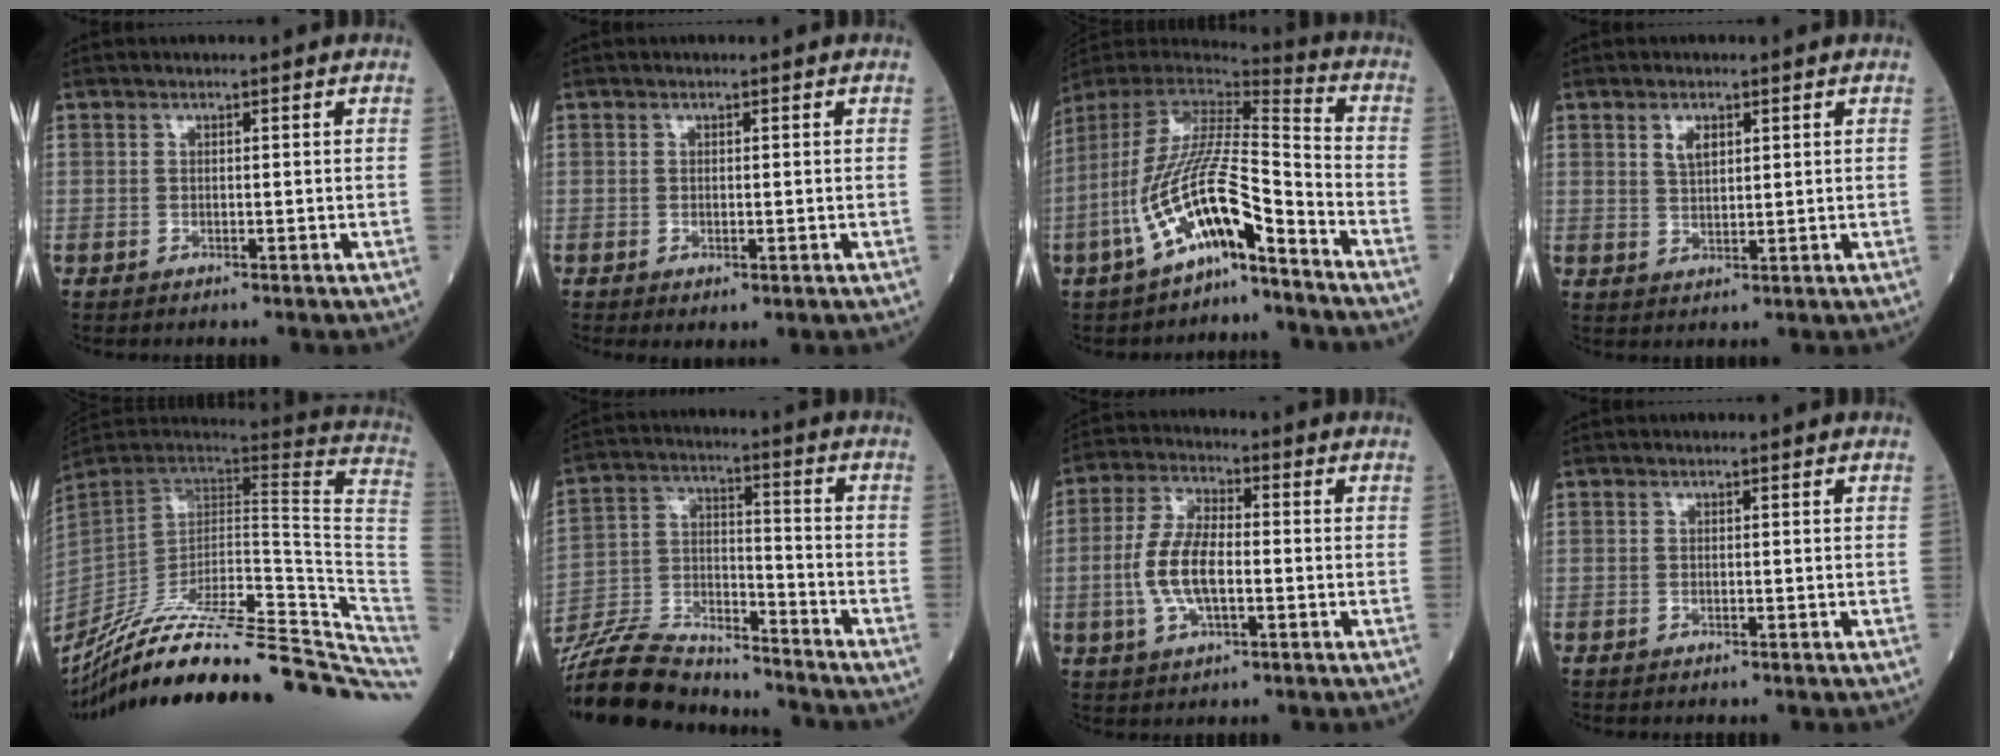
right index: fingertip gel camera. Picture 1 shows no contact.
{"total": 1.6, "force": [-0.4, 0.8, 1.3], "torque": [-0.024, -0.006, -0.001]}
{"total": 16.0, "force": [-8.3, 3.3, 13.3], "torque": [-0.263, 0.001, -0.149]}
{"total": 2.8, "force": [1.4, 1.3, 2.1], "torque": [-0.041, 0.001, 0.028]}
{"total": 37.1, "force": [-31.8, 3.5, 18.7], "torque": [-0.185, -0.039, -0.451]}
{"total": 17.0, "force": [-16.1, 3.5, 4.5], "torque": [-0.094, 0.018, -0.281]}
{"total": 9.2, "force": [-1.3, 3.7, 8.3], "torque": [-0.178, 0.007, -0.028]}
{"total": 0.0}